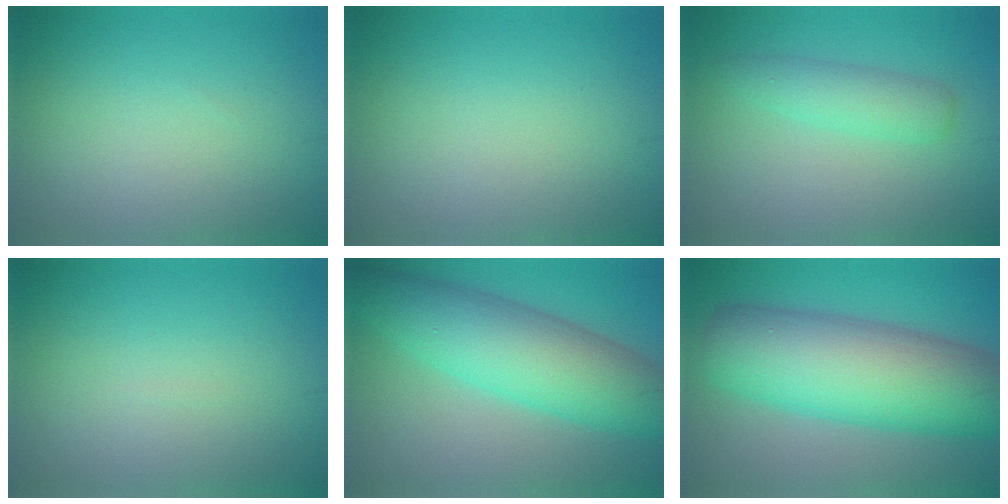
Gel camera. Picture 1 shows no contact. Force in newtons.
{"total": 0.0}
{"total": 2.8, "press": 2.7, "slide": 0.2}
{"total": 0.0}
{"total": 8.8, "press": 8.8, "slide": 0.2}
{"total": 12.6, "press": 12.6, "slide": 0.4}